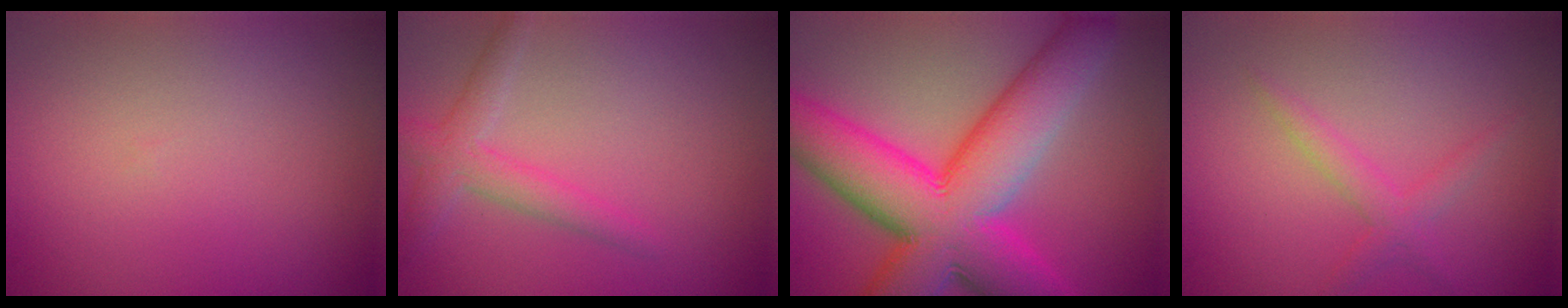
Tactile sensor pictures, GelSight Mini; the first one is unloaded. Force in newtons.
{"total": 2.4, "press": 2.4, "slide": 0.1}
{"total": 13.6, "press": 13.6, "slide": 0.1}
{"total": 1.9, "press": 1.9, "slide": 0.0}